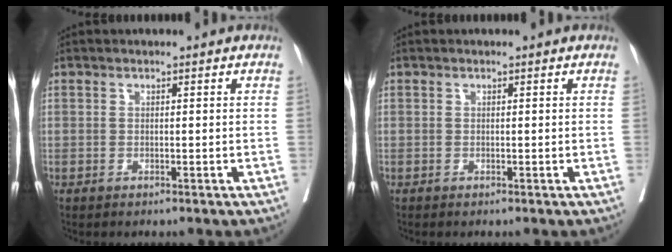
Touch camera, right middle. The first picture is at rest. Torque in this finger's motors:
{"motor_torque": [-1.42, -0.51, 0.02, 0.01]}